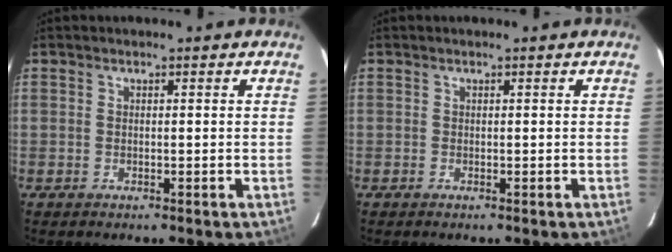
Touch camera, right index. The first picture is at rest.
{"total": 0.0}